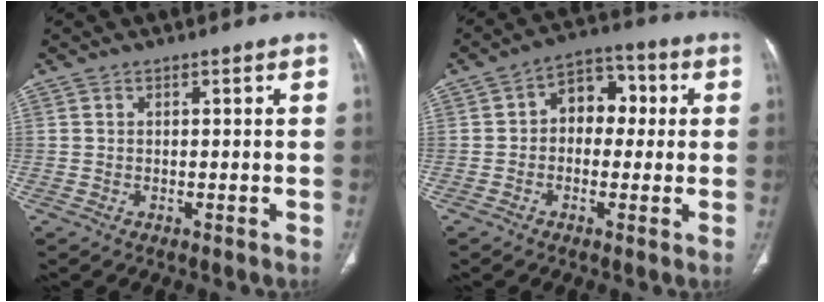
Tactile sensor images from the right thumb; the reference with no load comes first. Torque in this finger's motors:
{"motor_torque": [-0.38, 0.71, 0.39, 0.23, 0.09]}